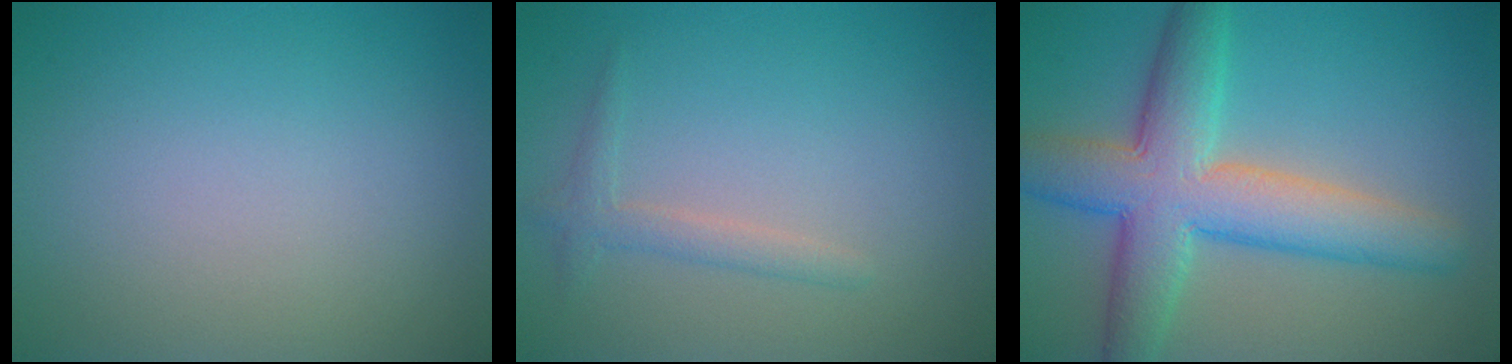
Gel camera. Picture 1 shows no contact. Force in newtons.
{"total": 1.6, "press": 1.6, "slide": 0.1}
{"total": 8.5, "press": 8.5, "slide": 0.4}